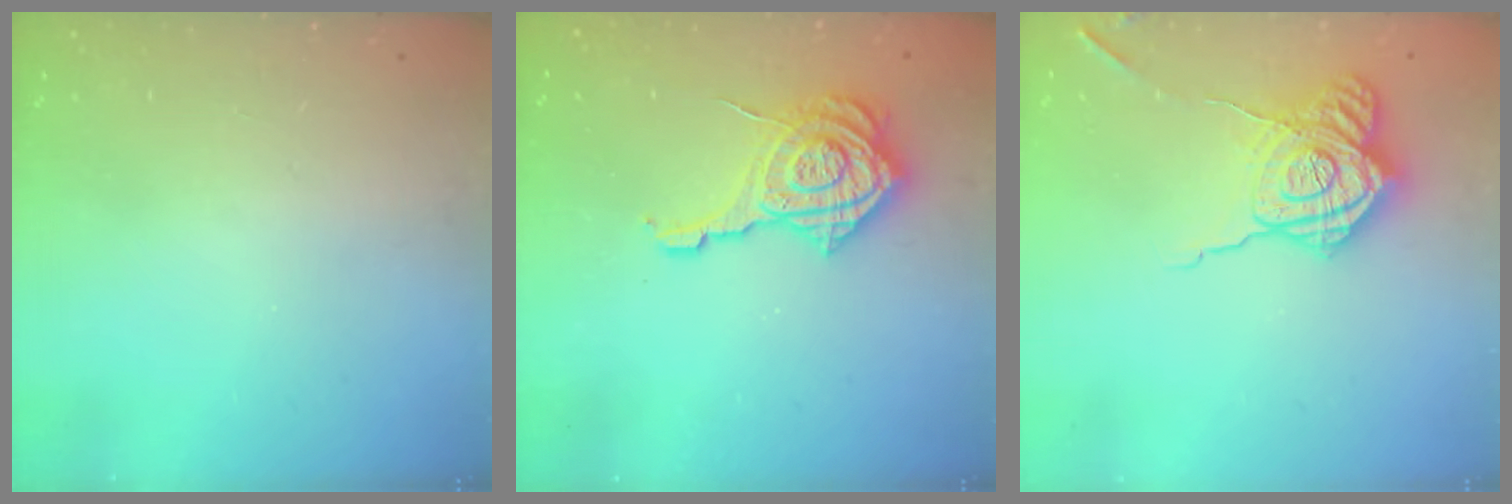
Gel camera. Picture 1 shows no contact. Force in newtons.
{"total": 13.9, "press": 13.8, "slide": 1.7}
{"total": 18.6, "press": 18.6, "slide": 1.4}